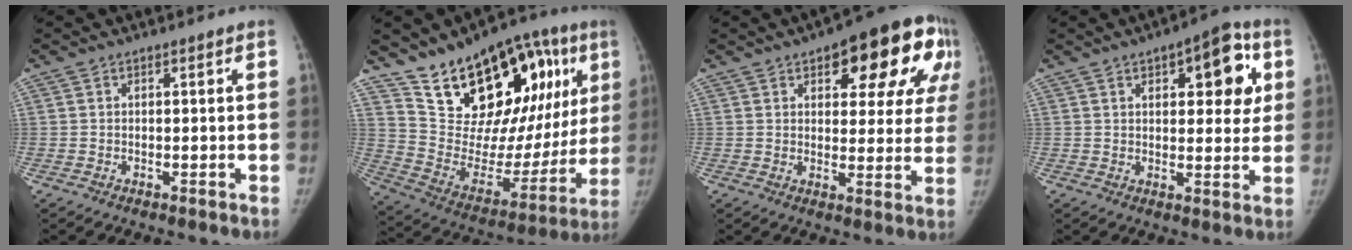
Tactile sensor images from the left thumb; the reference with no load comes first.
{"total": 28.3, "force": [14.1, 15.0, 19.4], "torque": [-0.233, -0.020, 0.237]}
{"total": 18.4, "force": [8.4, 8.1, 14.2], "torque": [-0.134, -0.004, 0.104]}
{"total": 12.7, "force": [4.6, 5.8, 10.3], "torque": [-0.086, -0.001, 0.053]}